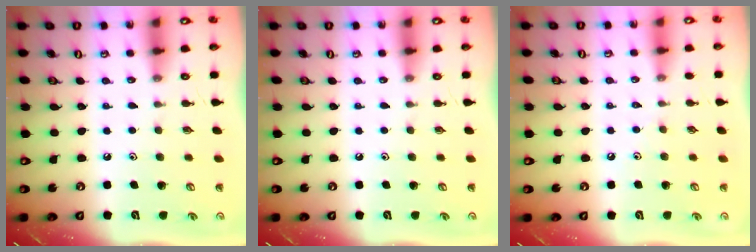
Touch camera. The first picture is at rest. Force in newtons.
{"total": 0.0}
{"total": 2.4, "press": 2.3, "slide": 0.5}